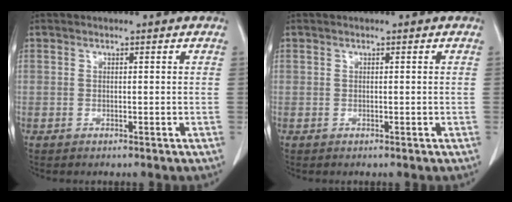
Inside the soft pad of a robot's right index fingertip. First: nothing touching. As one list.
[{"total": 0.0}]